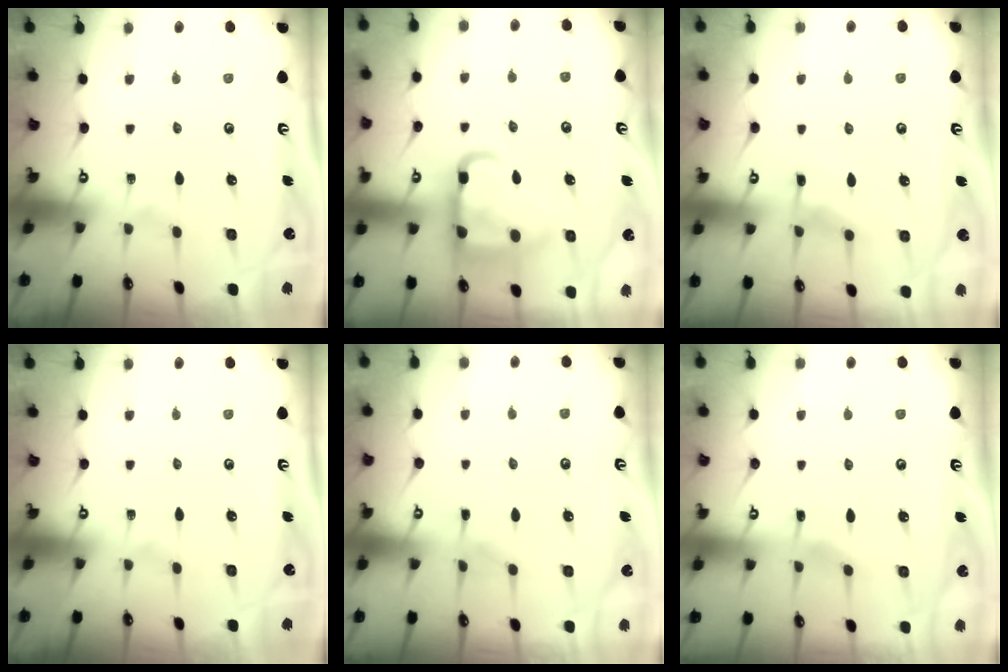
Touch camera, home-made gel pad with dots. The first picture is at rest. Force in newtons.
{"total": 15.2, "press": 15.1, "slide": 1.6}
{"total": 6.0, "press": 5.9, "slide": 0.7}
{"total": 0.0}
{"total": 2.8, "press": 2.7, "slide": 0.3}
{"total": 2.6, "press": 2.6, "slide": 0.4}